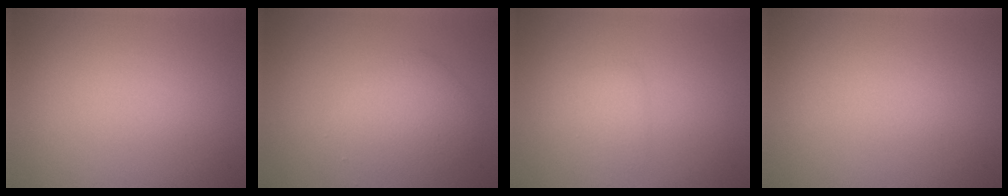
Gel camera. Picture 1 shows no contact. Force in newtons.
{"total": 3.1, "press": 3.1, "slide": 0.3}
{"total": 1.3, "press": 1.3, "slide": 0.0}
{"total": 0.0}